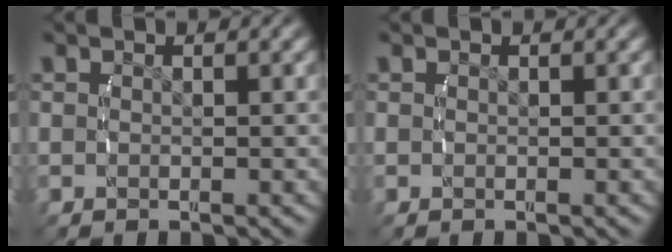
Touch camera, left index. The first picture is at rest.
{"total": 0.0}